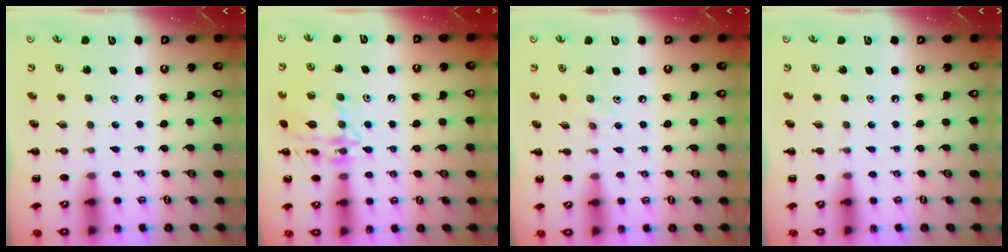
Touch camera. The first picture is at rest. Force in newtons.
{"total": 14.8, "press": 14.8, "slide": 0.9}
{"total": 4.2, "press": 3.9, "slide": 1.5}
{"total": 0.0}